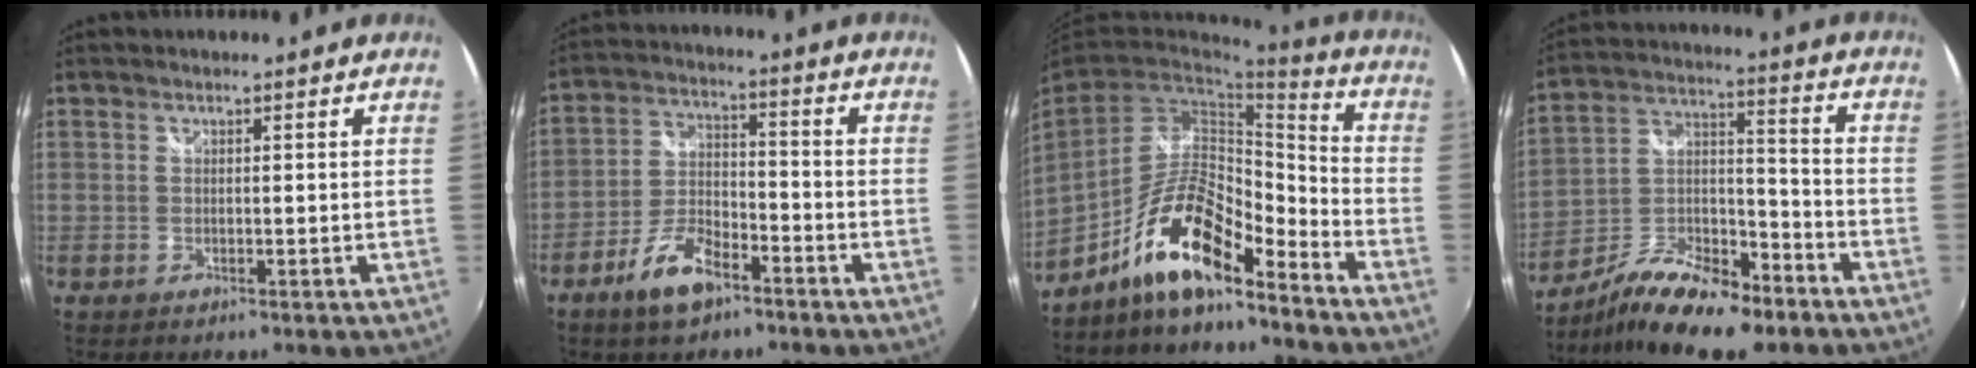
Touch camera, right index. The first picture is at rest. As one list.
[{"total": 9.8, "force": [-6.5, 4.0, 6.1], "torque": [-0.128, 0.012, -0.118]}, {"total": 14.1, "force": [-9.9, 4.0, 9.2], "torque": [-0.189, -0.003, -0.184]}, {"total": 17.6, "force": [-11.8, 6.4, 11.4], "torque": [-0.224, -0.009, -0.206]}]